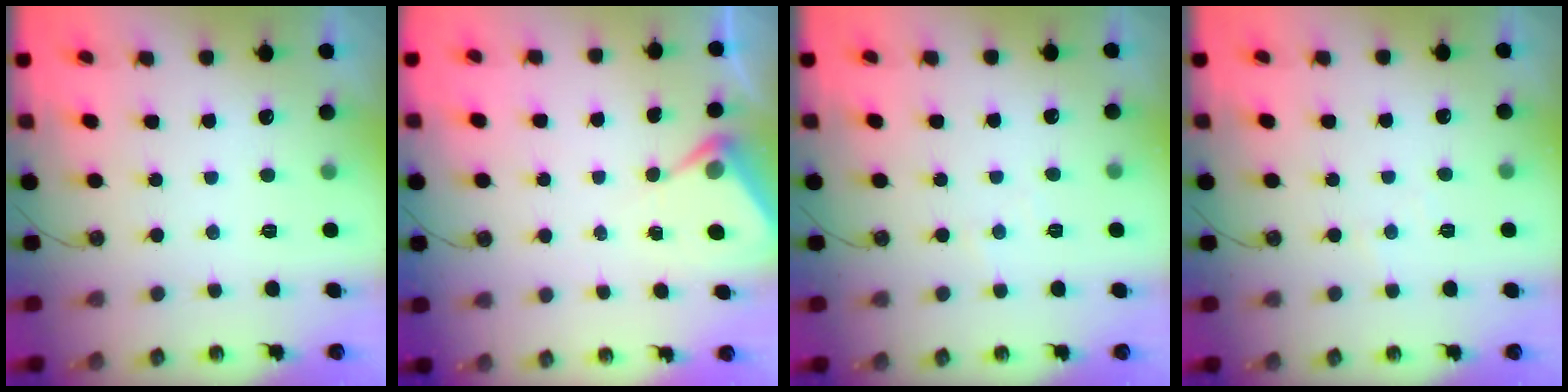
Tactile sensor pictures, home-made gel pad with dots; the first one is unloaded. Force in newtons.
{"total": 5.1, "press": 5.0, "slide": 0.4}
{"total": 2.7, "press": 2.6, "slide": 0.5}
{"total": 2.7, "press": 2.6, "slide": 0.5}